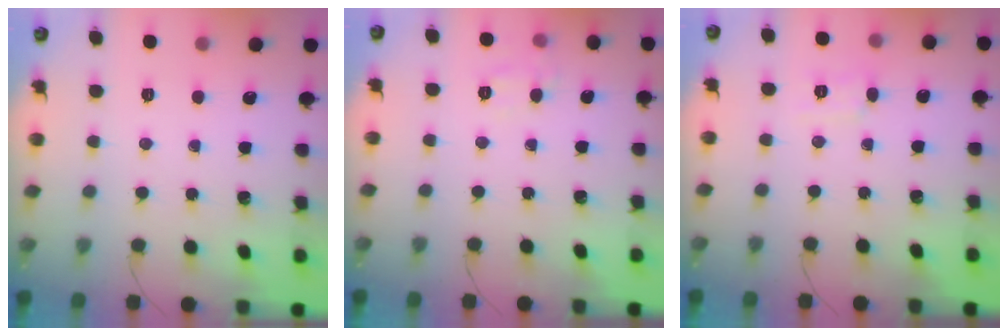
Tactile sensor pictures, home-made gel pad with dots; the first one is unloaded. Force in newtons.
{"total": 6.3, "press": 6.1, "slide": 1.5}
{"total": 5.2, "press": 5.1, "slide": 1.3}